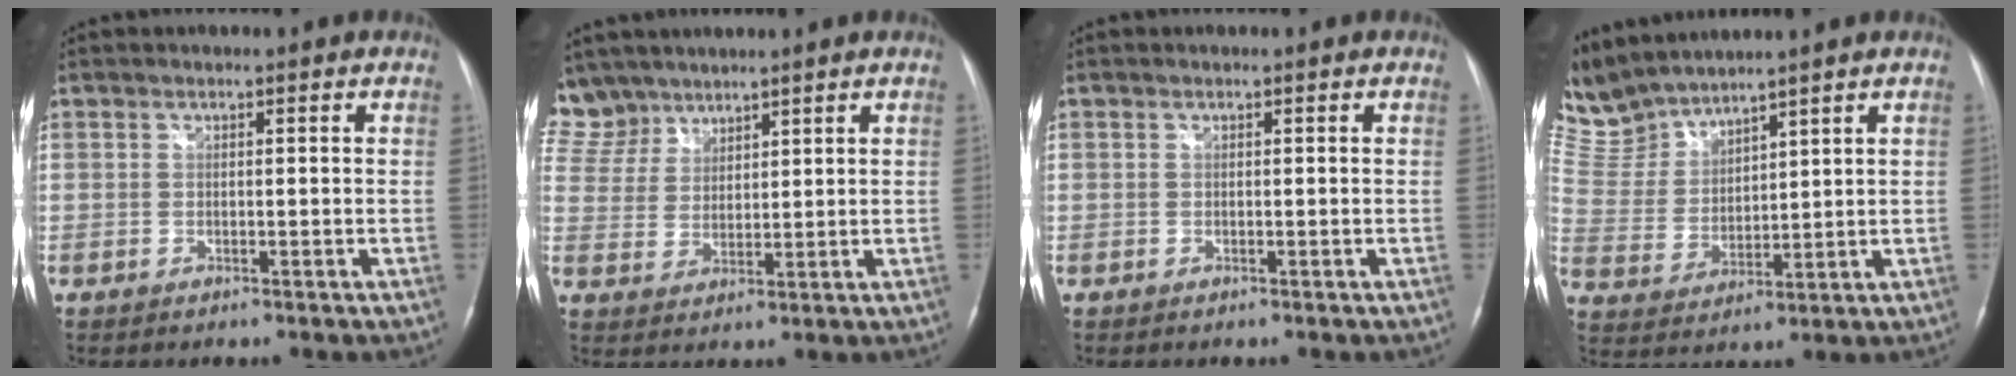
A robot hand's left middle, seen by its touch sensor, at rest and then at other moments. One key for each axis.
{"total": 9.1, "fx": 7.7, "fy": 4.9, "fz": 0.6, "tx": -0.023, "ty": 0.012, "tz": 0.163}
{"total": 0.0}
{"total": 9.0, "fx": 8.9, "fy": 0.9, "fz": 0.8, "tx": -0.044, "ty": 0.012, "tz": 0.204}